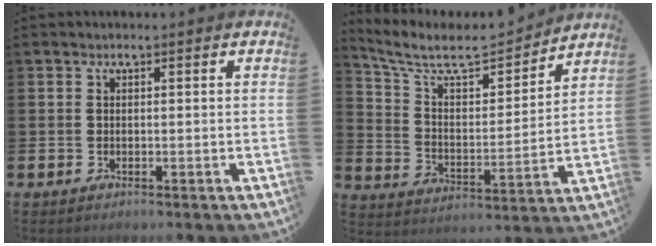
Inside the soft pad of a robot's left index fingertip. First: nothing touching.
{"total": 8.6, "force": [7.5, 2.7, 3.1], "torque": [-0.101, -0.050, 0.128]}